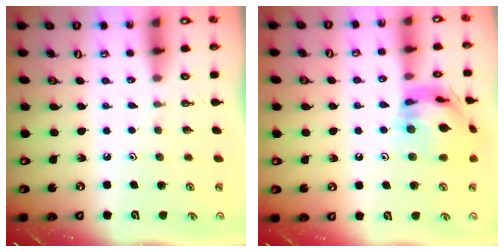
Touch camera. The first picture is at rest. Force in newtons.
{"total": 16.3, "press": 16.2, "slide": 1.8}